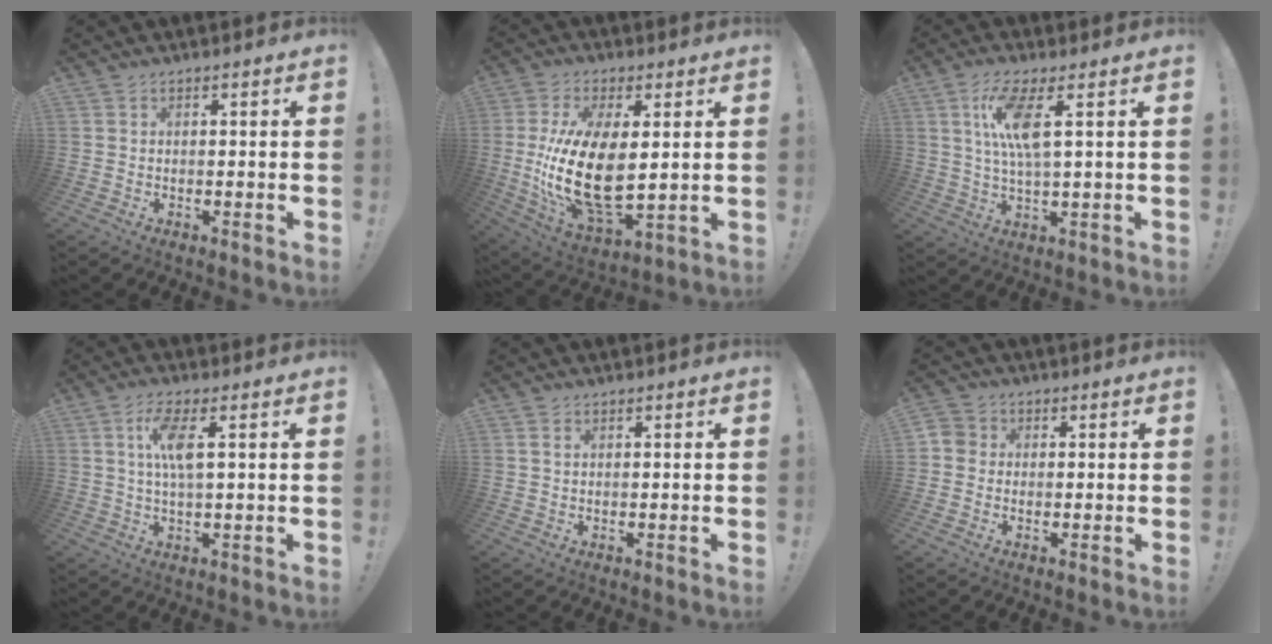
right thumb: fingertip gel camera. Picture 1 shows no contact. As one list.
[{"total": 20.4, "force": [1.0, 10.1, 17.7], "torque": [-0.346, -0.025, 0.026]}, {"total": 10.4, "force": [3.5, 2.2, 9.6], "torque": [-0.188, -0.001, 0.057]}, {"total": 8.2, "force": [2.3, 2.0, 7.7], "torque": [-0.152, 0.000, 0.035]}, {"total": 1.2, "force": [0.6, 0.5, 0.9], "torque": [-0.014, 0.000, 0.010]}, {"total": 3.3, "force": [-0.7, 3.0, 1.3], "torque": [-0.021, 0.013, -0.012]}]